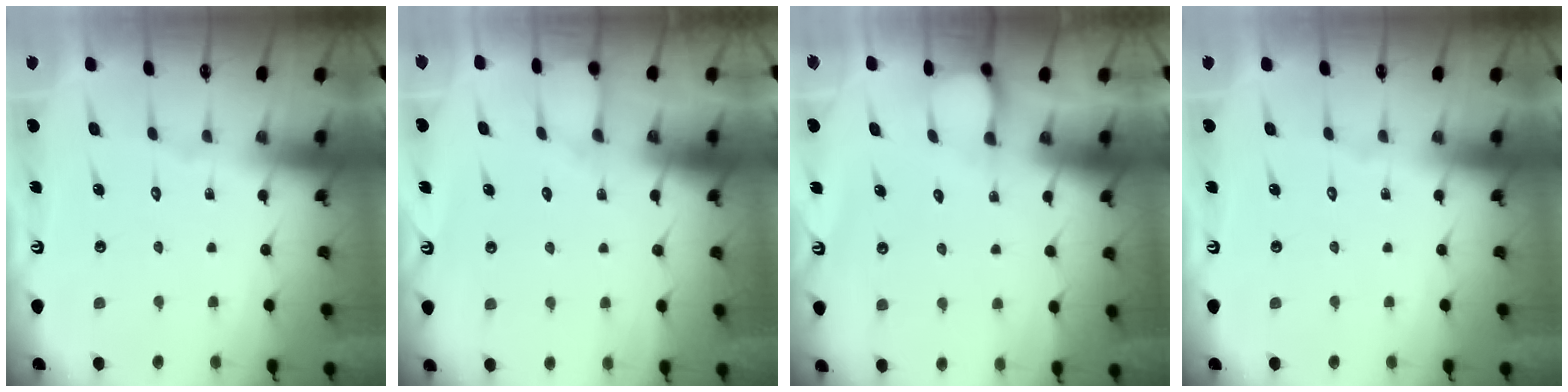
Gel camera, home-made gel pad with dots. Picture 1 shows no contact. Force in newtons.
{"total": 4.8, "press": 4.8, "slide": 0.4}
{"total": 4.0, "press": 3.9, "slide": 0.4}
{"total": 0.0}